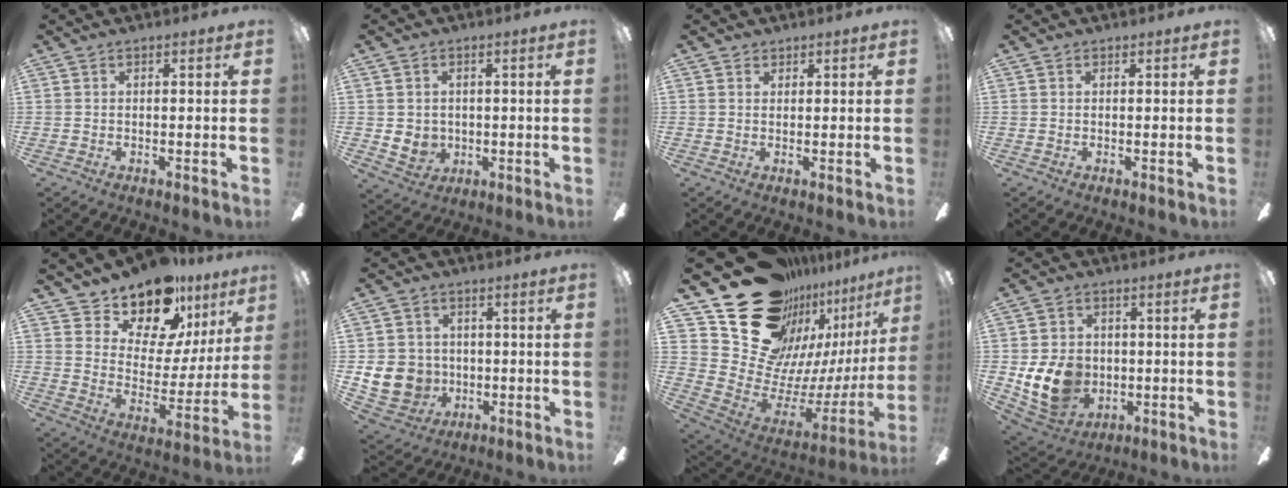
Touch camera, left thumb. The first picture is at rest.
{"total": 4.9, "force": [0.7, 4.6, 1.7], "torque": [-0.037, -0.007, 0.012]}
{"total": 1.1, "force": [0.9, 0.6, 0.1], "torque": [0.006, -0.003, 0.015]}
{"total": 0.0}
{"total": 15.8, "force": [13.3, 7.0, 4.8], "torque": [-0.085, -0.109, 0.238]}
{"total": 10.7, "force": [-0.9, 10.1, 3.5], "torque": [-0.108, 0.012, -0.007]}
{"total": 23.6, "force": [16.5, 14.3, 9.0], "torque": [-0.134, -0.126, 0.337]}
{"total": 13.2, "force": [-2.0, 10.9, 7.1], "torque": [-0.157, 0.008, -0.031]}